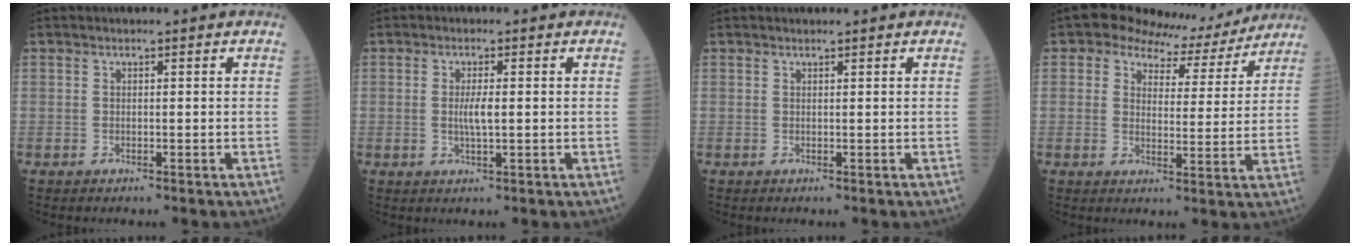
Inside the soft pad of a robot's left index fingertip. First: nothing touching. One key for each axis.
{"total": 2.4, "fx": -0.7, "fy": 0.3, "fz": 2.3, "tx": -0.043, "ty": -0.006, "tz": -0.015}
{"total": 0.5, "fx": 0.5, "fy": 0.0, "fz": 0.2, "tx": 0.003, "ty": 0.010, "tz": 0.004}
{"total": 7.1, "fx": 6.2, "fy": 3.4, "fz": 0.7, "tx": -0.008, "ty": 0.001, "tz": 0.070}